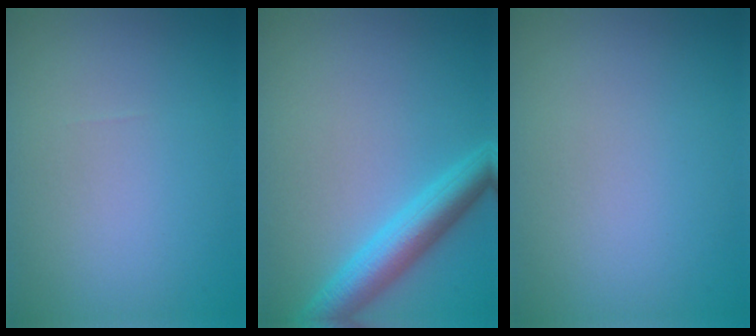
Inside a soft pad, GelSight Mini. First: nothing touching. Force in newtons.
{"total": 4.8, "press": 4.8, "slide": 0.2}
{"total": 0.0}